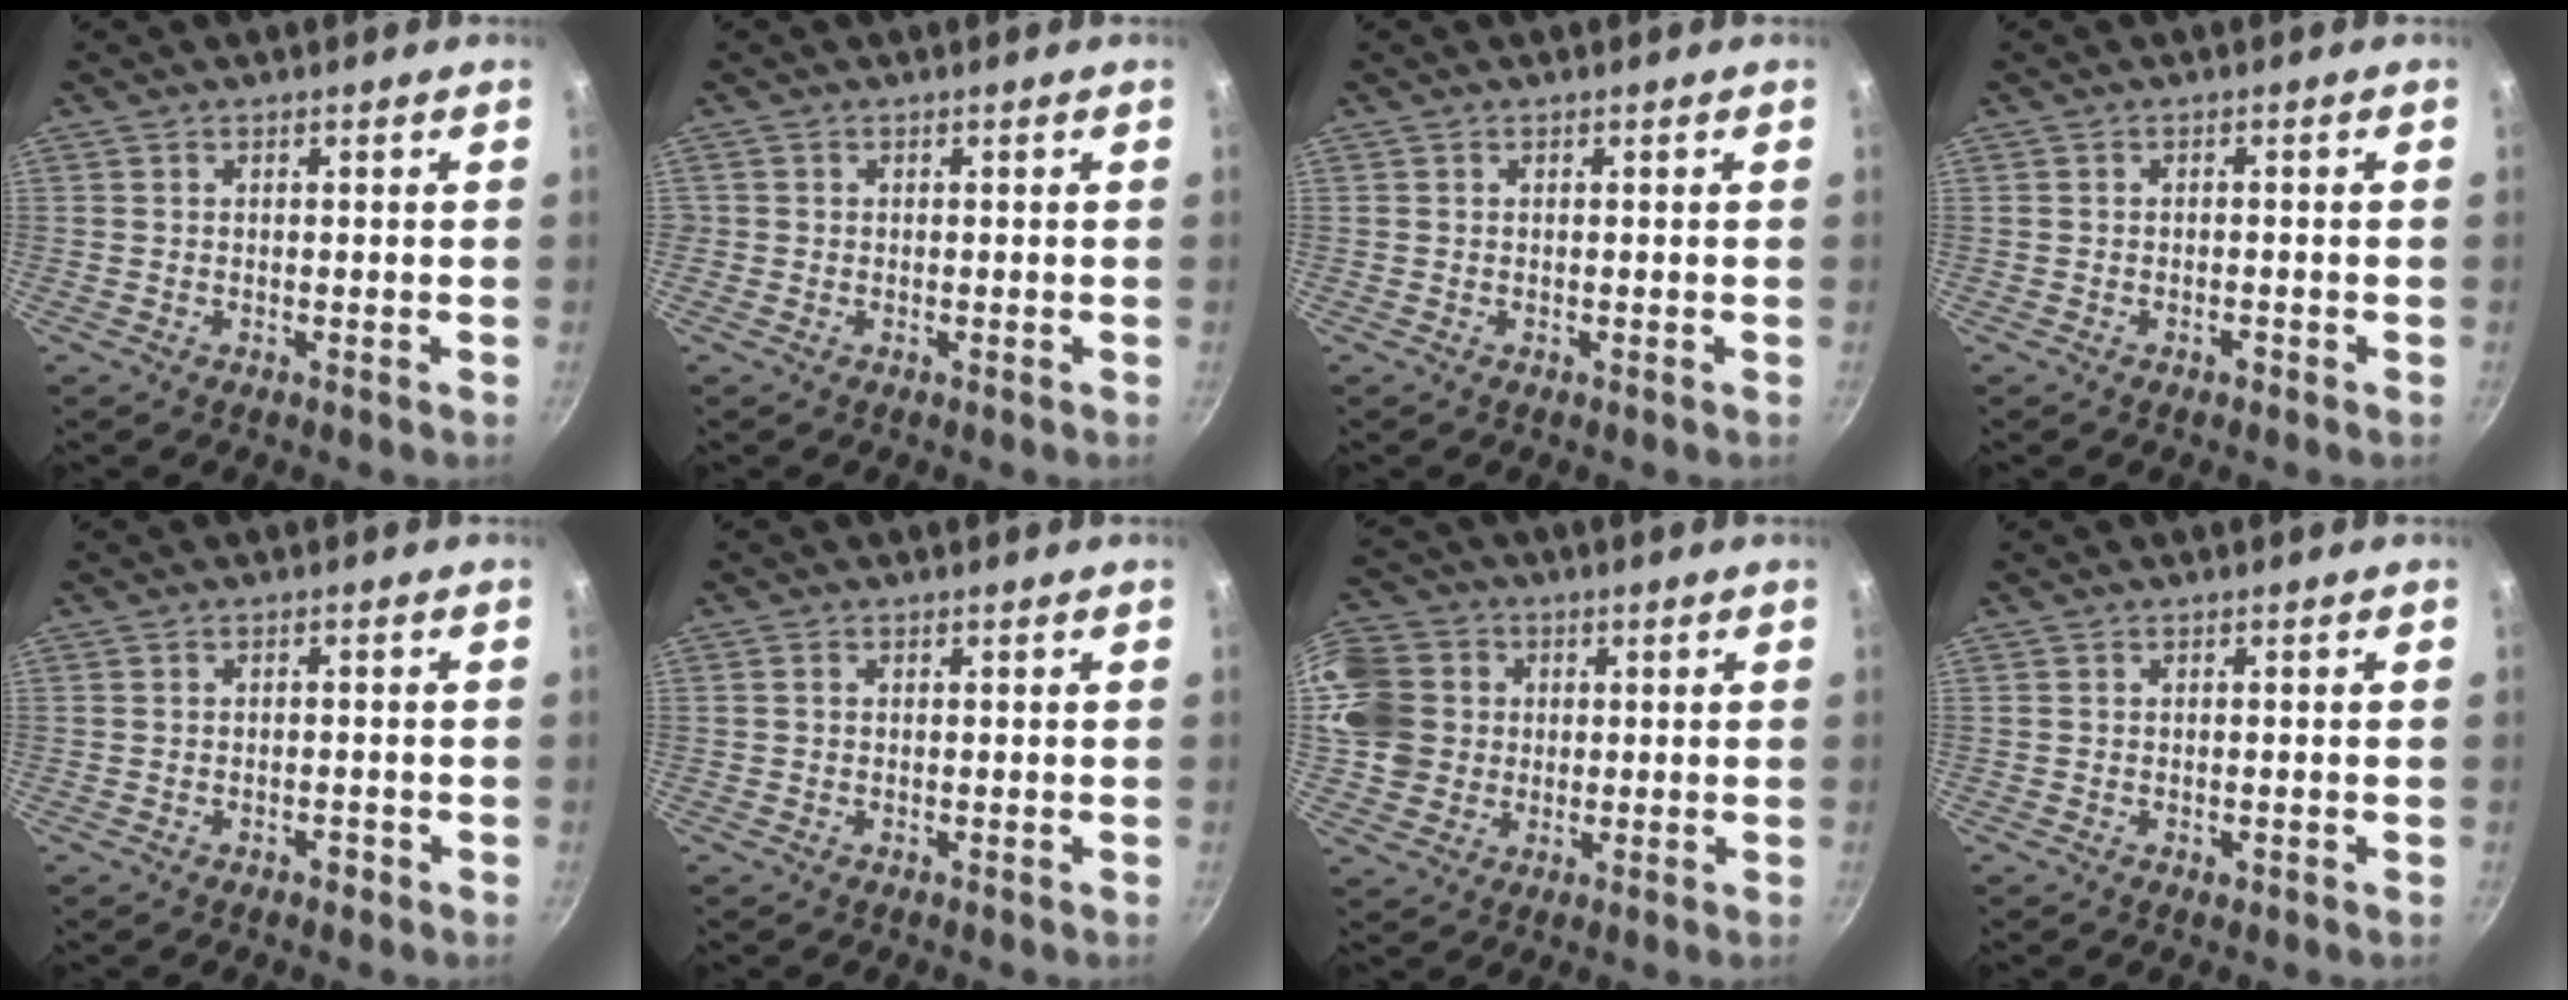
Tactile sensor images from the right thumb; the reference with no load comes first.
{"total": 0.6, "force": [-0.1, 0.6, 0.0], "torque": [0.003, 0.000, -0.005]}
{"total": 0.0}
{"total": 1.1, "force": [-0.8, 0.5, 0.6], "torque": [-0.010, 0.008, -0.011]}
{"total": 1.4, "force": [-0.9, 0.8, 0.8], "torque": [-0.007, 0.012, -0.009]}
{"total": 0.6, "force": [0.0, 0.5, 0.3], "torque": [-0.005, 0.004, 0.000]}
{"total": 15.4, "force": [2.0, 13.8, 6.5], "torque": [-0.134, 0.022, 0.034]}
{"total": 0.9, "force": [-0.4, 0.5, 0.7], "torque": [-0.008, 0.002, -0.006]}